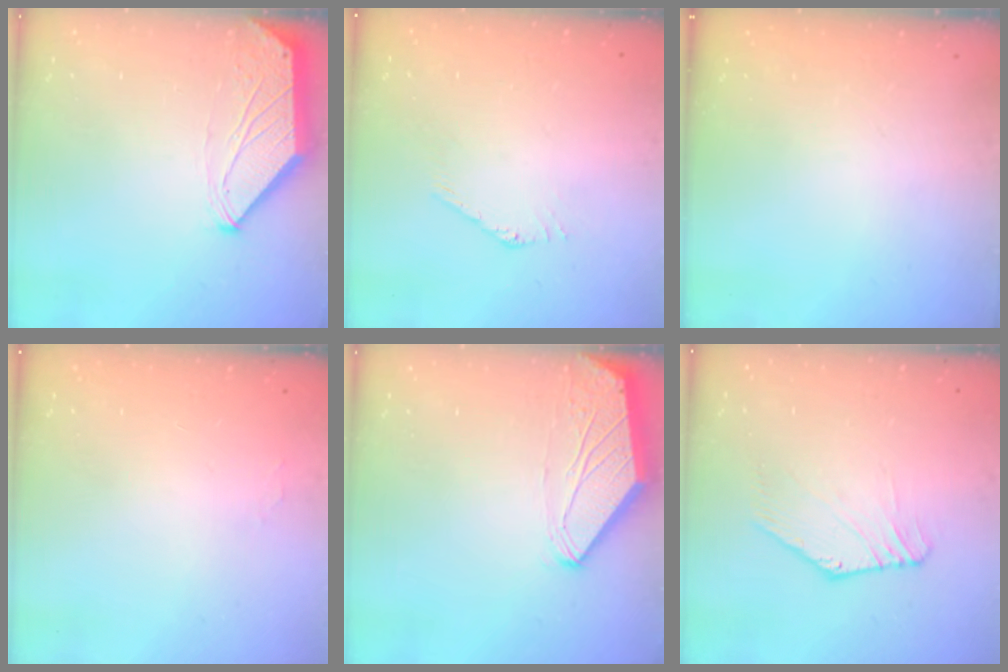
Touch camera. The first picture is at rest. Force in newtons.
{"total": 2.6, "press": 2.6, "slide": 0.1}
{"total": 0.0}
{"total": 1.0, "press": 0.9, "slide": 0.3}
{"total": 0.0}
{"total": 3.1, "press": 3.1, "slide": 0.1}